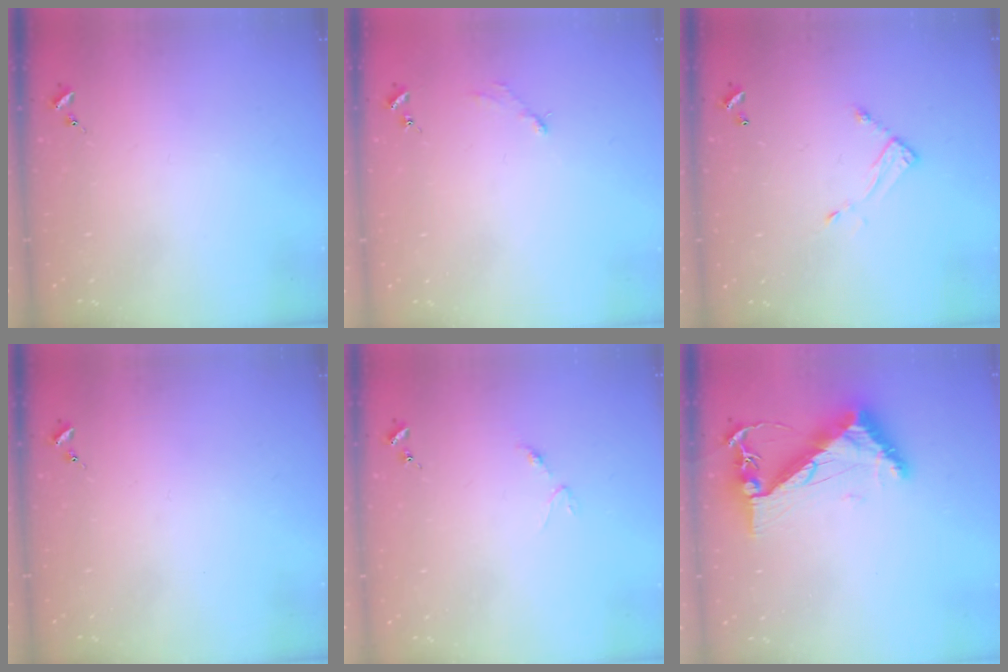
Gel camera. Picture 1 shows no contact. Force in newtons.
{"total": 2.9, "press": 2.9, "slide": 0.4}
{"total": 7.1, "press": 7.1, "slide": 0.5}
{"total": 0.0}
{"total": 3.1, "press": 3.0, "slide": 0.4}
{"total": 9.0, "press": 8.9, "slide": 0.6}